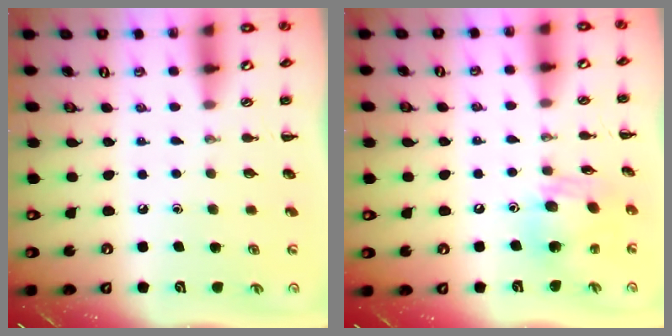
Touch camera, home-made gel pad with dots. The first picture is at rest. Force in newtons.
{"total": 12.6, "press": 12.5, "slide": 1.7}